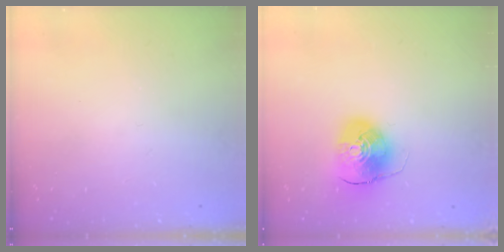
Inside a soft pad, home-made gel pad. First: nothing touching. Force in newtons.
{"total": 9.9, "press": 9.7, "slide": 1.7}